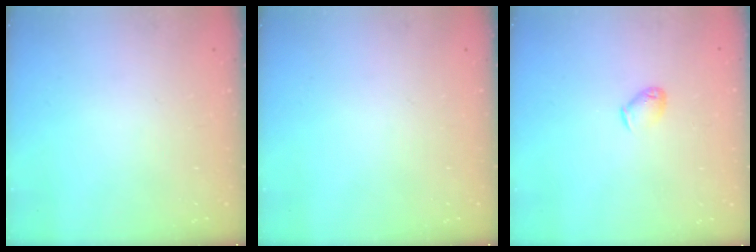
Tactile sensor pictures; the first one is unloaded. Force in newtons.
{"total": 0.0}
{"total": 3.9, "press": 3.9, "slide": 0.7}